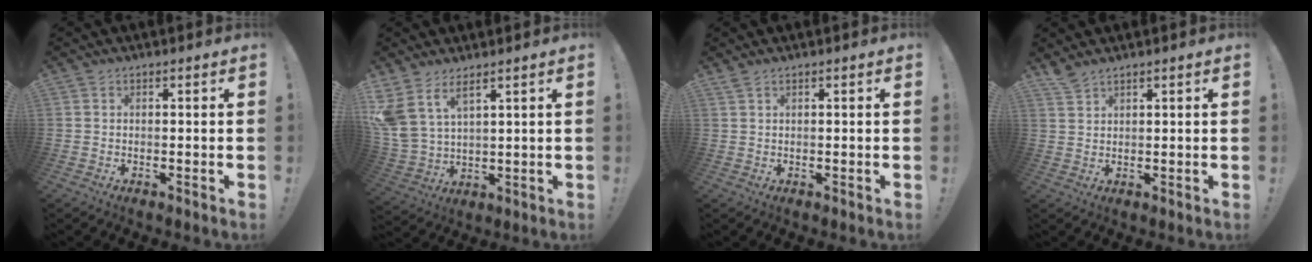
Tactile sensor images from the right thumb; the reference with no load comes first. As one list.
[{"total": 8.6, "force": [5.7, 4.1, 5.0], "torque": [-0.119, -0.035, 0.114]}, {"total": 1.0, "force": [0.8, 0.1, 0.6], "torque": [-0.013, 0.001, 0.015]}, {"total": 3.1, "force": [2.7, 0.7, 1.2], "torque": [-0.021, -0.019, 0.050]}]